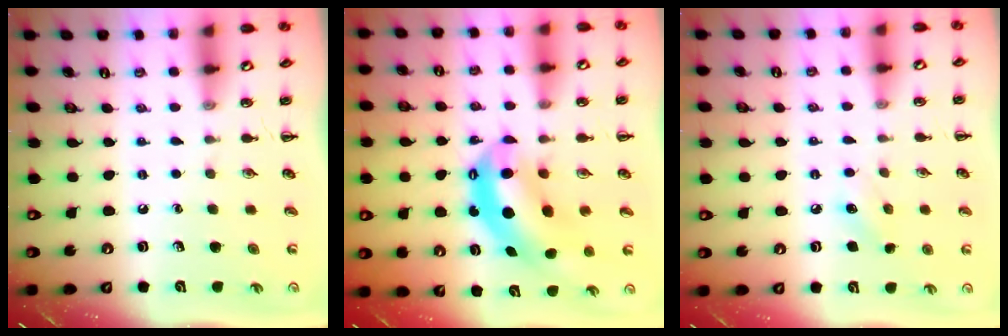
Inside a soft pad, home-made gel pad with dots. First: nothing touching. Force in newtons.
{"total": 10.6, "press": 10.3, "slide": 2.6}
{"total": 5.8, "press": 5.6, "slide": 1.3}